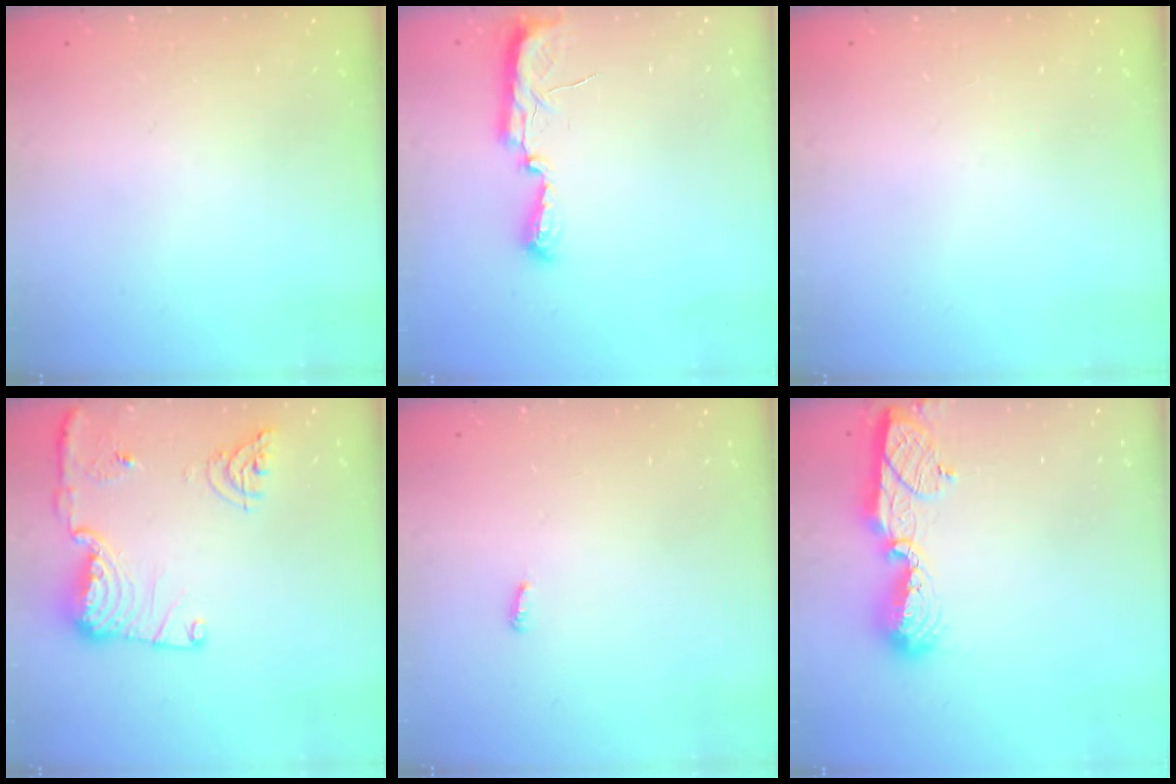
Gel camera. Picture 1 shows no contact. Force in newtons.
{"total": 9.4, "press": 8.3, "slide": 4.5}
{"total": 0.0}
{"total": 15.2, "press": 14.8, "slide": 3.3}
{"total": 2.9, "press": 2.9, "slide": 0.2}
{"total": 10.0, "press": 10.0, "slide": 0.9}